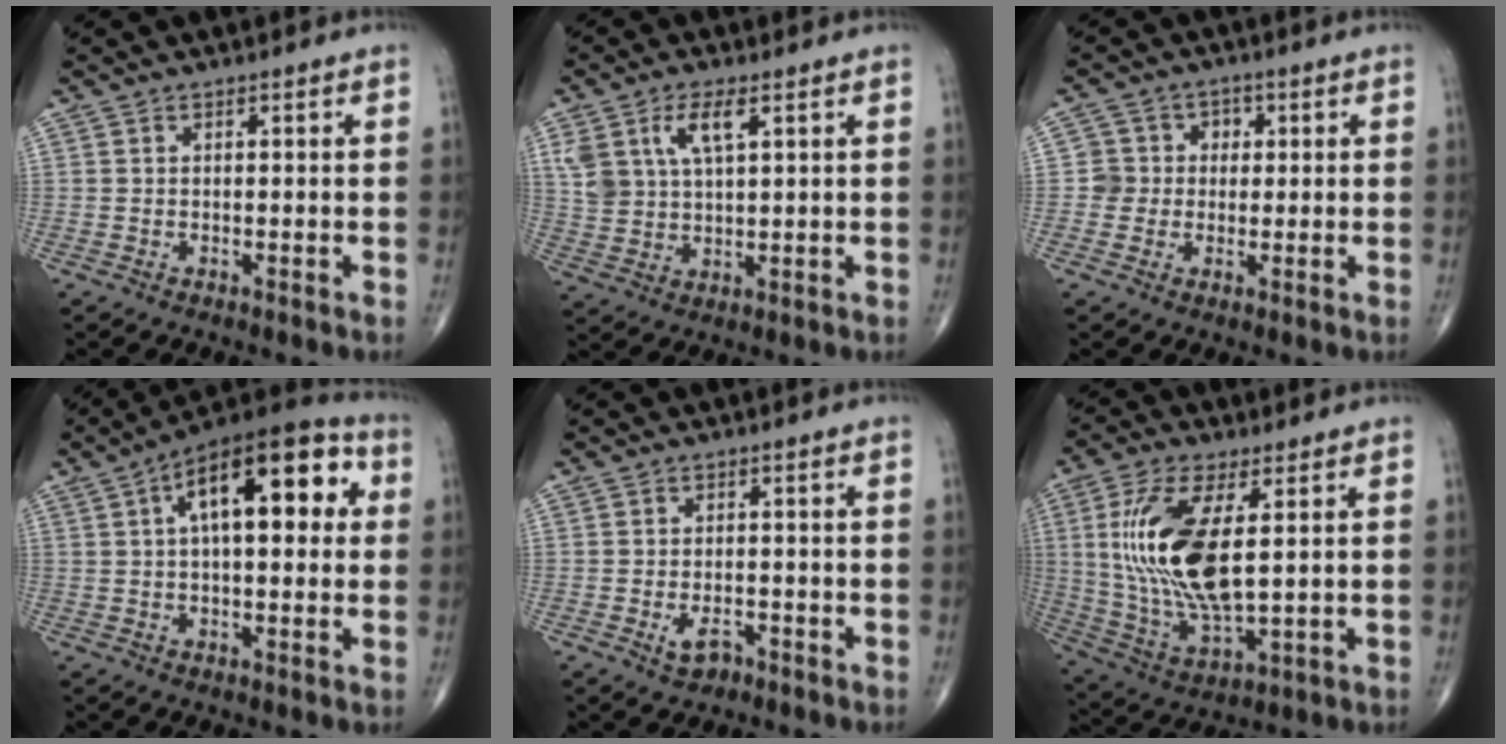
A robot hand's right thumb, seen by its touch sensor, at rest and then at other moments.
{"total": 8.2, "force": [3.7, 3.8, 6.3], "torque": [-0.125, -0.006, 0.078]}
{"total": 4.8, "force": [0.2, 4.7, 0.5], "torque": [0.035, 0.011, -0.004]}
{"total": 19.1, "force": [4.8, 8.5, 16.4], "torque": [-0.221, 0.029, 0.062]}
{"total": 3.0, "force": [-1.5, 1.8, 2.0], "torque": [-0.032, 0.005, -0.021]}
{"total": 18.0, "force": [2.9, 7.3, 16.2], "torque": [-0.336, -0.020, 0.065]}